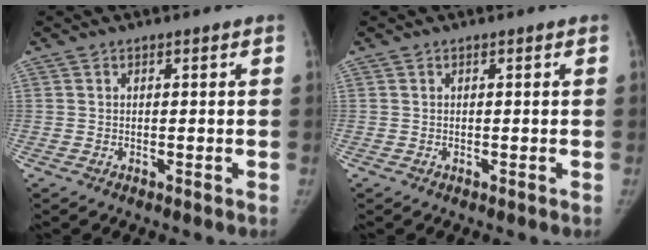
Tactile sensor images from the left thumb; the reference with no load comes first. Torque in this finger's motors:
{"motor_torque": [0.06, -0.03, 0.12, -0.10, 0.02]}